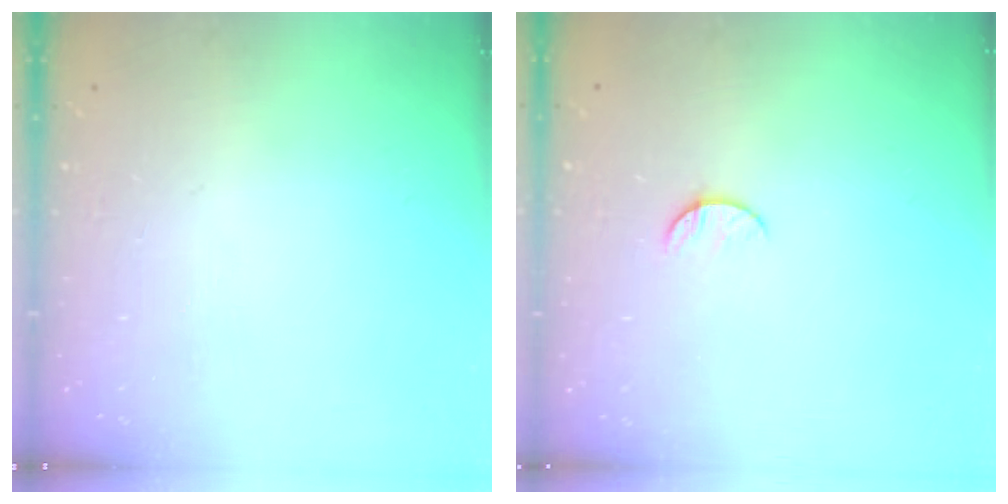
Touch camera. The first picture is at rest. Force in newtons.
{"total": 5.0, "press": 5.0, "slide": 0.5}